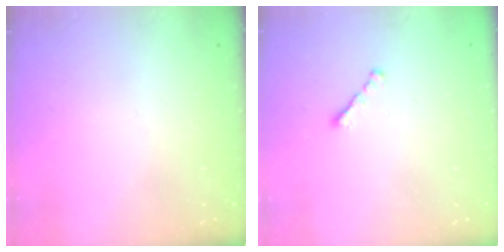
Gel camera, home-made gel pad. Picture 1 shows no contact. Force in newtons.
{"total": 1.8, "press": 1.7, "slide": 0.6}